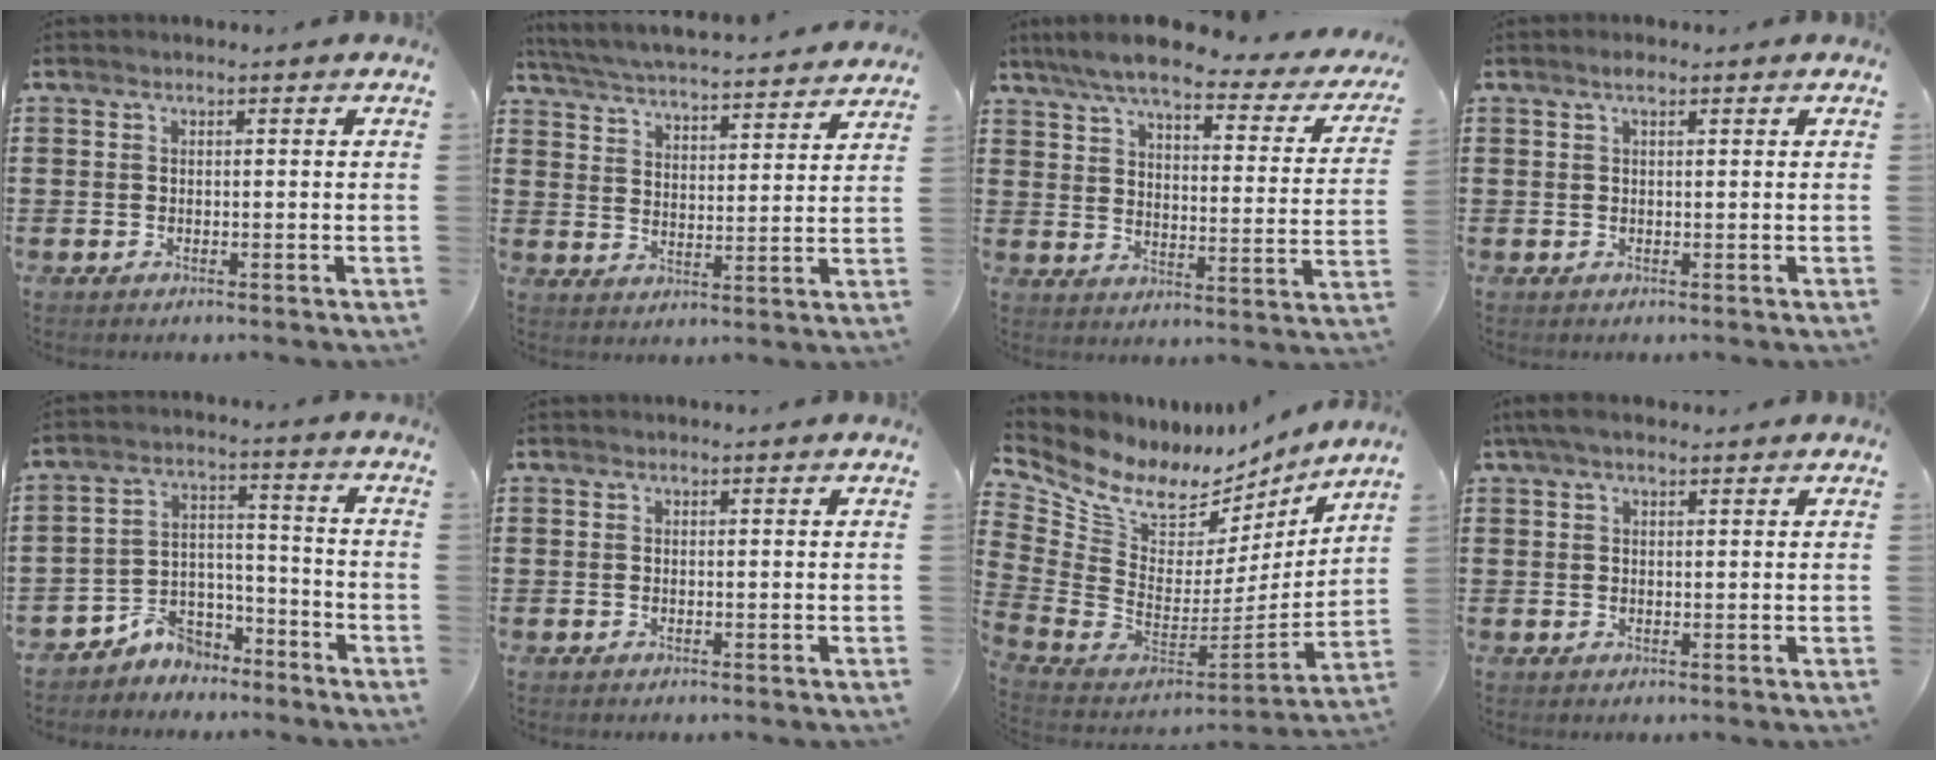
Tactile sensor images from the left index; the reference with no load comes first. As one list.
[{"total": 4.7, "force": [4.7, -0.4, 0.5], "torque": [-0.036, -0.039, 0.077]}, {"total": 7.3, "force": [6.0, 0.8, 4.0], "torque": [-0.104, -0.033, 0.102]}, {"total": 1.3, "force": [0.7, 0.3, 1.1], "torque": [-0.022, 0.003, 0.012]}, {"total": 6.1, "force": [-5.4, 2.7, 0.4], "torque": [-0.018, 0.016, -0.111]}, {"total": 0.0}, {"total": 7.9, "force": [5.3, 4.7, 3.5], "torque": [-0.112, -0.052, 0.094]}, {"total": 2.5, "force": [1.5, 0.9, 1.8], "torque": [-0.038, 0.006, 0.027]}]